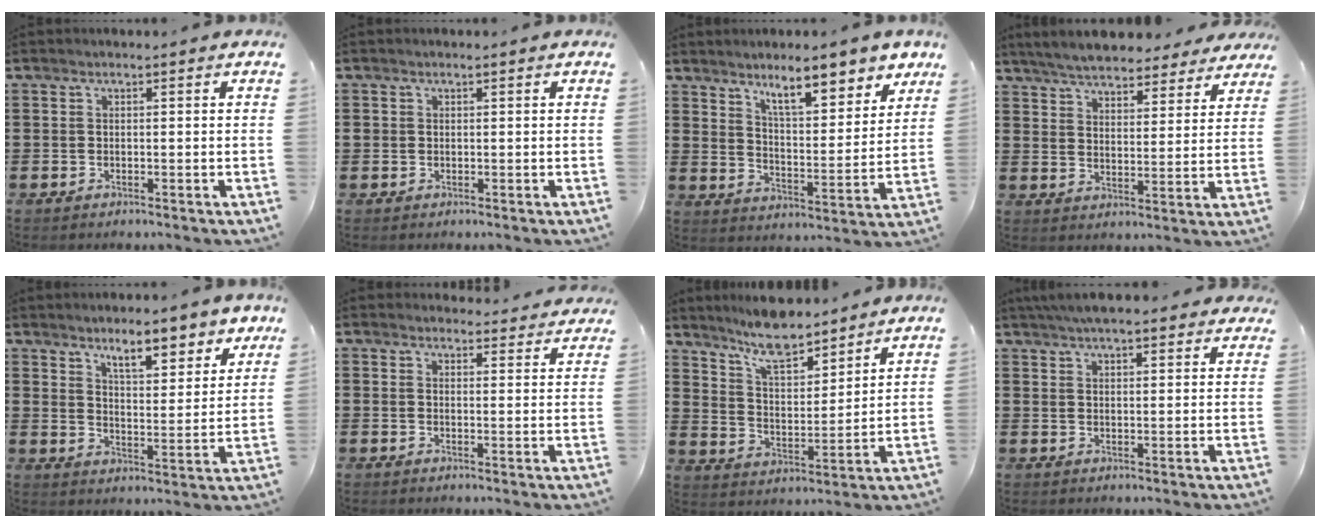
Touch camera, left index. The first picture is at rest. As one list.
[{"total": 0.8, "force": [0.2, 0.7, 0.2], "torque": [-0.008, 0.006, 0.002]}, {"total": 8.7, "force": [7.3, 1.5, 4.6], "torque": [-0.071, -0.040, 0.121]}, {"total": 5.9, "force": [5.7, 0.6, 1.3], "torque": [-0.050, -0.021, 0.102]}, {"total": 7.3, "force": [6.2, 1.5, 3.5], "torque": [-0.056, -0.033, 0.104]}, {"total": 3.1, "force": [3.1, 0.5, 0.3], "torque": [-0.006, -0.014, 0.056]}, {"total": 8.6, "force": [7.6, 1.7, 3.6], "torque": [-0.087, -0.029, 0.140]}, {"total": 5.4, "force": [4.8, 0.9, 2.3], "torque": [-0.056, -0.003, 0.090]}]